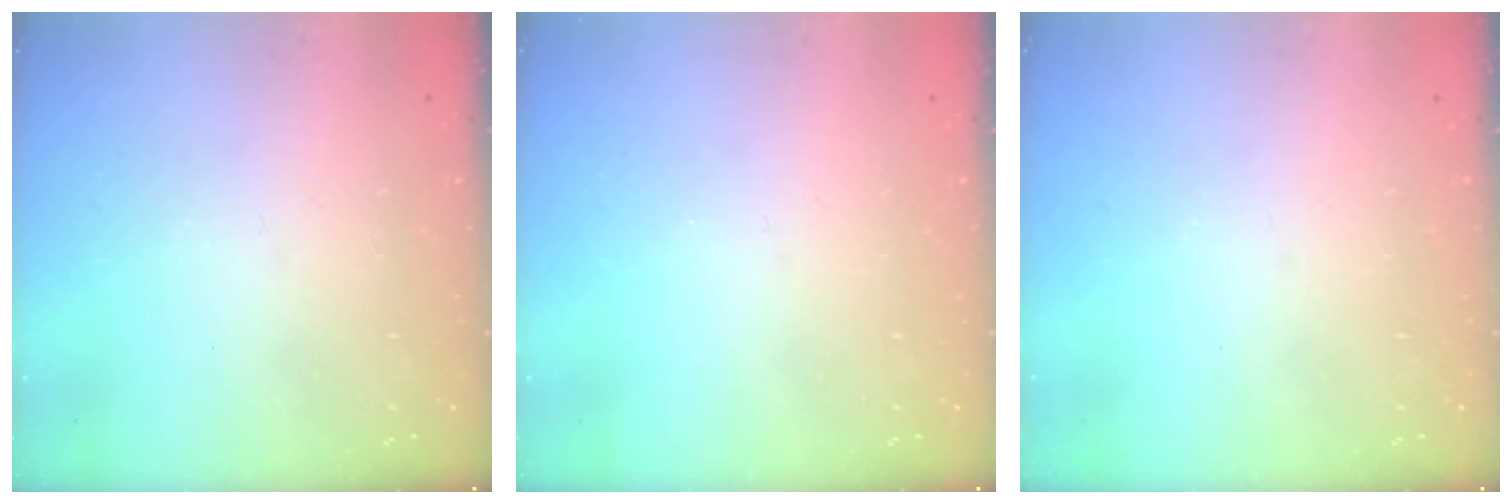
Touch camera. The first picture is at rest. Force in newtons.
{"total": 0.0}
{"total": 0.0}